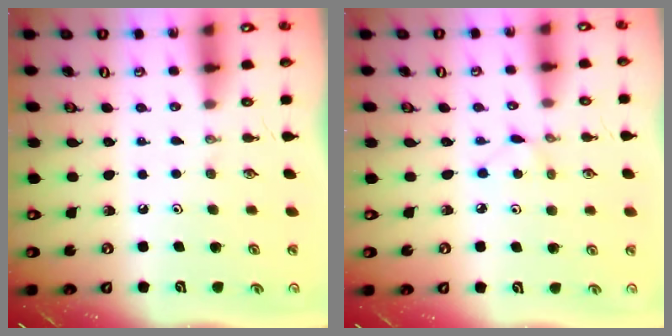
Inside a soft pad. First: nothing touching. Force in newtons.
{"total": 2.2, "press": 2.2, "slide": 0.3}